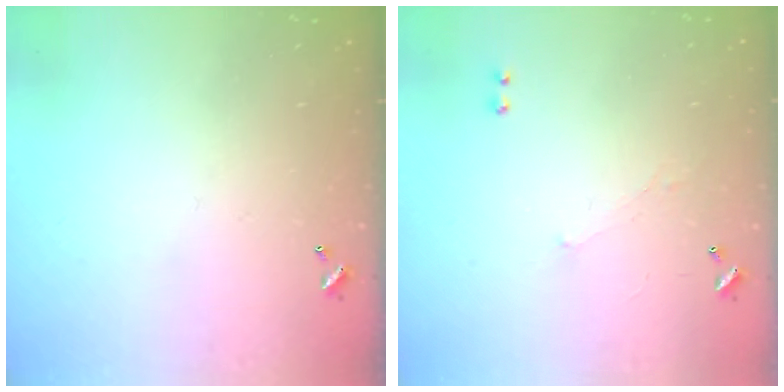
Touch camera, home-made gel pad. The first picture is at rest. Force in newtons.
{"total": 0.7, "press": 0.2, "slide": 0.7}